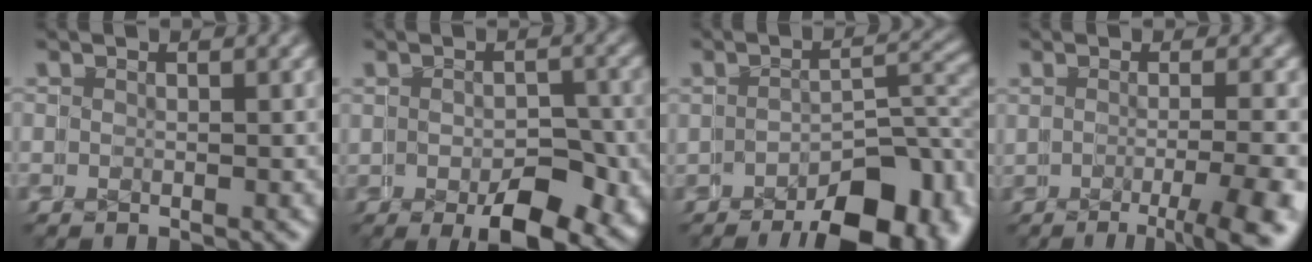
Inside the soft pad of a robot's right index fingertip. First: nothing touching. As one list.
[{"total": 4.8, "force": [-2.9, 1.6, 3.5], "torque": [-0.034, -0.014, -0.034]}, {"total": 7.0, "force": [-5.1, 2.5, 4.1], "torque": [-0.017, 0.008, -0.080]}, {"total": 5.9, "force": [-4.4, 1.8, 3.5], "torque": [-0.028, -0.008, -0.063]}]